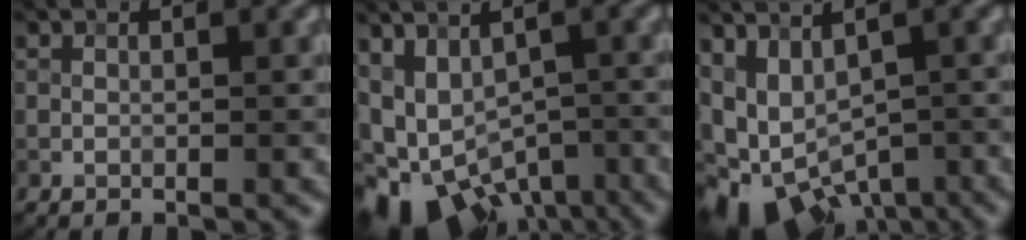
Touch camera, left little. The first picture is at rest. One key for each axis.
{"total": 9.8, "fx": -4.4, "fy": 5.8, "fz": 6.6, "tx": -0.109, "ty": -0.010, "tz": -0.049}
{"total": 8.0, "fx": -2.4, "fy": 4.8, "fz": 5.9, "tx": -0.096, "ty": -0.018, "tz": -0.020}